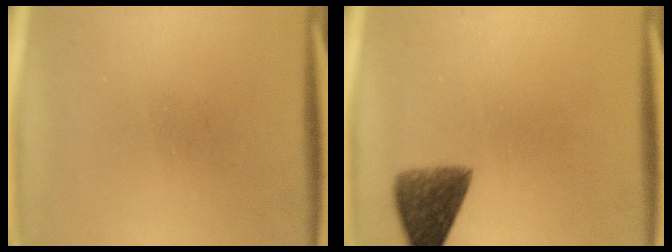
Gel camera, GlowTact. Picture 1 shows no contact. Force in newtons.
{"total": 6.7}